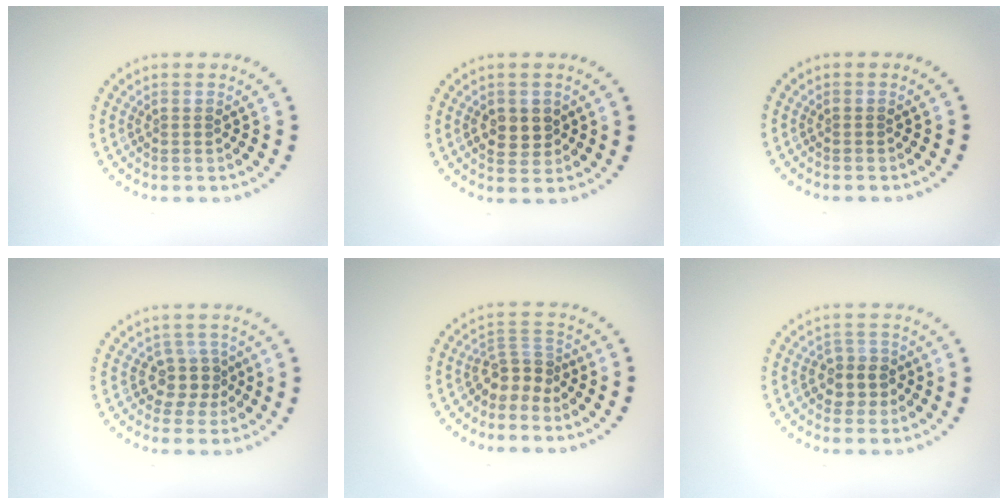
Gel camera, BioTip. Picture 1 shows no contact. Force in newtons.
{"total": 2.5, "press": 2.5, "slide": 0.3}
{"total": 0.0}
{"total": 2.5, "press": 2.0, "slide": 1.6}
{"total": 2.8, "press": 2.0, "slide": 2.0}
{"total": 2.5, "press": 2.3, "slide": 0.9}